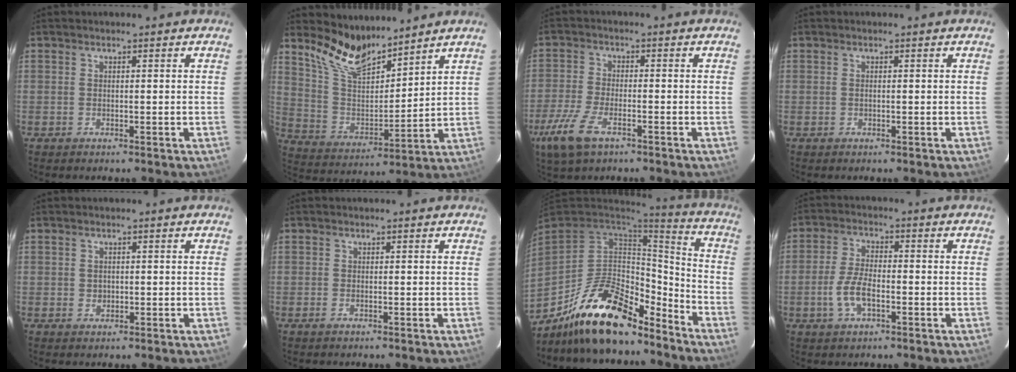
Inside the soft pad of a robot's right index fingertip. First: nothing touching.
{"total": 12.1, "force": [10.3, 3.4, 5.2], "torque": [-0.112, -0.006, 0.204]}
{"total": 9.5, "force": [-5.5, 4.0, 6.7], "torque": [-0.170, -0.018, -0.110]}
{"total": 0.0}
{"total": 1.3, "force": [-0.1, 1.3, 0.3], "torque": [-0.002, 0.000, -0.001]}
{"total": 0.8, "force": [-0.5, 0.4, 0.5], "torque": [-0.010, -0.002, -0.012]}
{"total": 22.0, "force": [-16.5, 8.2, 12.1], "torque": [-0.233, 0.011, -0.267]}
{"total": 6.6, "force": [-2.4, 2.9, 5.4], "torque": [-0.117, 0.001, -0.046]}